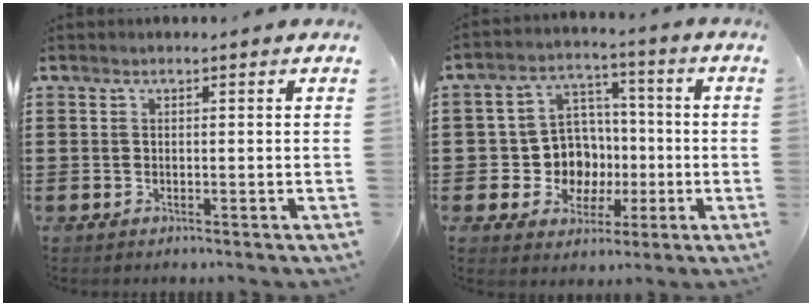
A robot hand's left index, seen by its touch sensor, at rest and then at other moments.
{"total": 9.1, "force": [-0.4, 8.4, 3.3], "torque": [-0.090, 0.016, 0.003]}